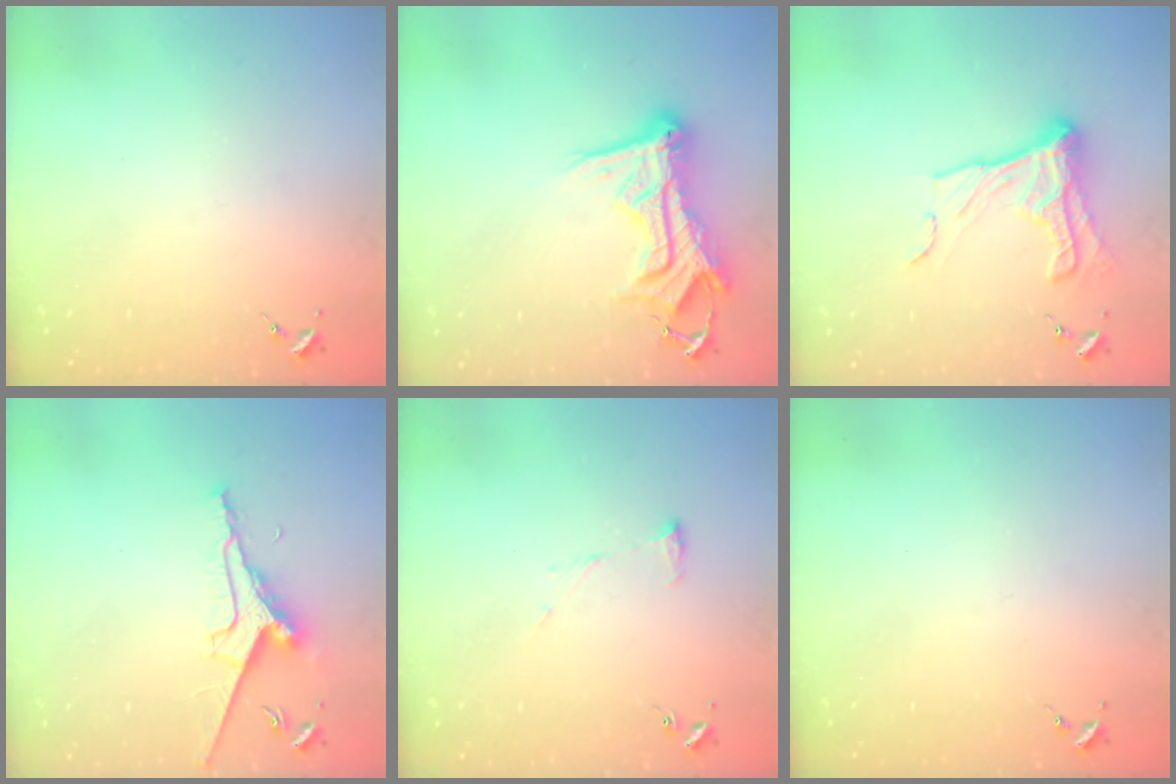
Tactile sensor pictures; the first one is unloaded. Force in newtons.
{"total": 17.5, "press": 17.4, "slide": 1.8}
{"total": 13.8, "press": 13.8, "slide": 0.6}
{"total": 8.9, "press": 8.9, "slide": 1.1}
{"total": 6.8, "press": 6.8, "slide": 0.7}
{"total": 0.0}